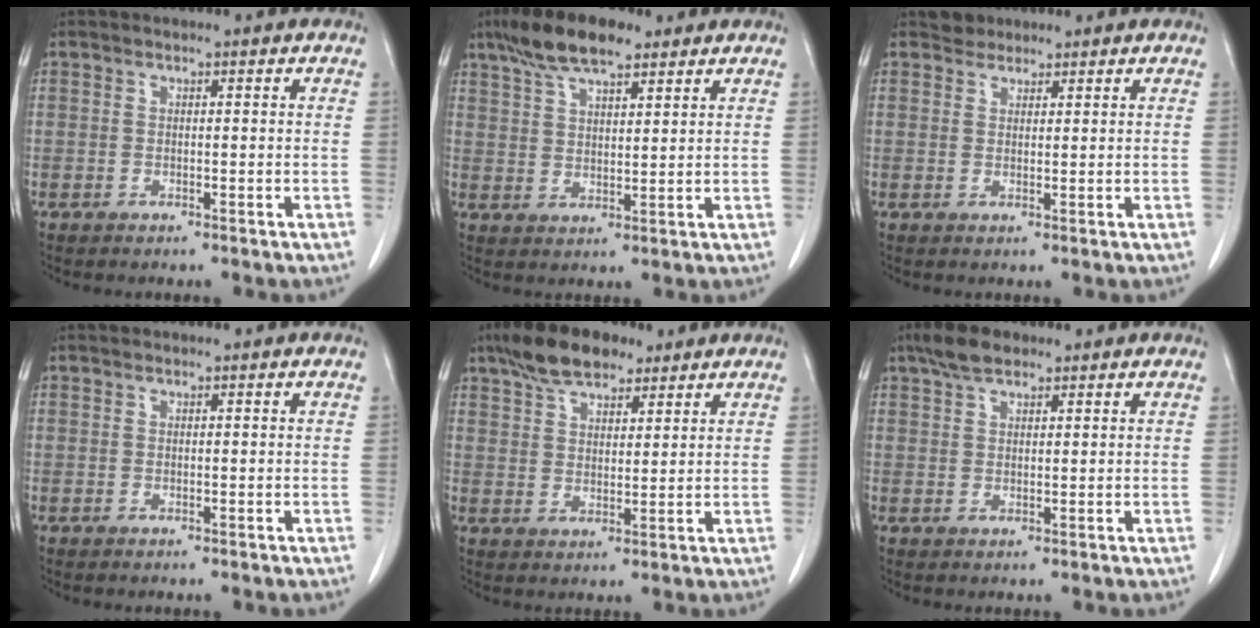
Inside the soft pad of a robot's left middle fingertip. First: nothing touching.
{"total": 9.2, "force": [6.6, 2.6, 5.9], "torque": [-0.115, 0.017, 0.118]}
{"total": 1.9, "force": [1.6, 1.0, -0.2], "torque": [0.003, 0.004, 0.024]}
{"total": 0.0}
{"total": 9.0, "force": [6.6, 3.6, 4.9], "torque": [-0.094, 0.020, 0.119]}
{"total": 4.1, "force": [3.1, 1.7, 2.2], "torque": [-0.052, 0.012, 0.058]}